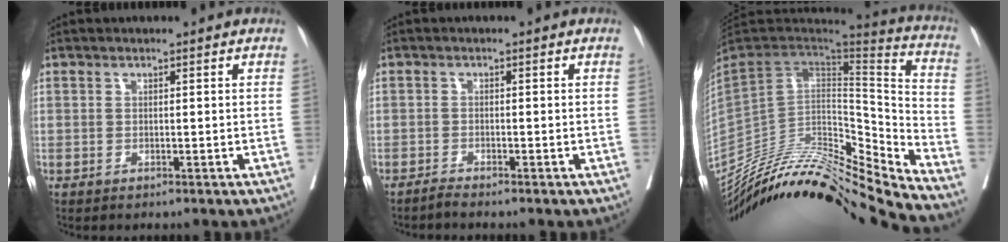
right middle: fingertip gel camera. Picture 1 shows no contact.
{"total": 1.1, "force": [-1.0, -0.3, 0.1], "torque": [-0.002, -0.003, -0.021]}
{"total": 28.2, "force": [-25.0, 1.9, 13.0], "torque": [-0.198, -0.011, -0.400]}